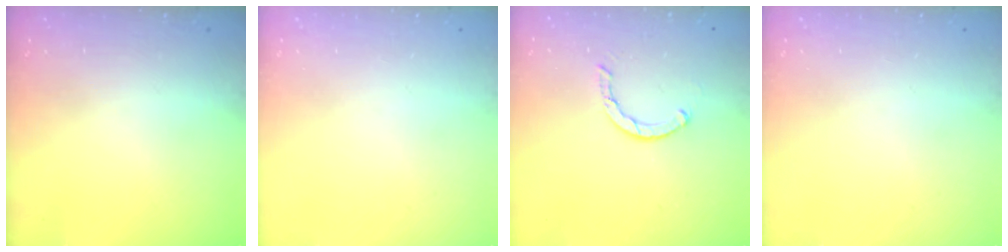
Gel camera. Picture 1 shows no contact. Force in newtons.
{"total": 0.0}
{"total": 2.5, "press": 2.5, "slide": 0.1}
{"total": 0.0}